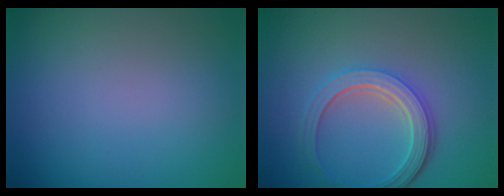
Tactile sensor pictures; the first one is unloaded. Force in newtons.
{"total": 4.8, "press": 3.7, "slide": 3.1}